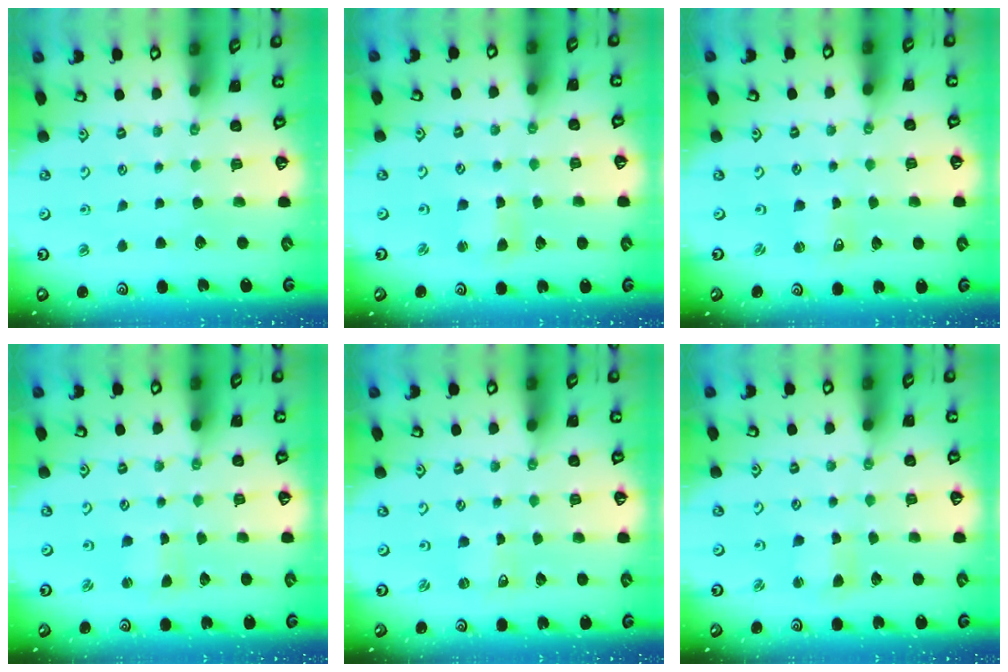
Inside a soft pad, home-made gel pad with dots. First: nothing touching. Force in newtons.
{"total": 2.1, "press": 2.1, "slide": 0.3}
{"total": 0.0}
{"total": 1.3, "press": 1.3, "slide": 0.1}
{"total": 0.6, "press": 0.6, "slide": 0.0}
{"total": 2.7, "press": 2.7, "slide": 0.3}